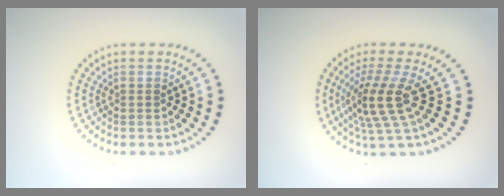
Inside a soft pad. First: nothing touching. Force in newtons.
{"total": 4.2, "press": 3.0, "slide": 3.0}